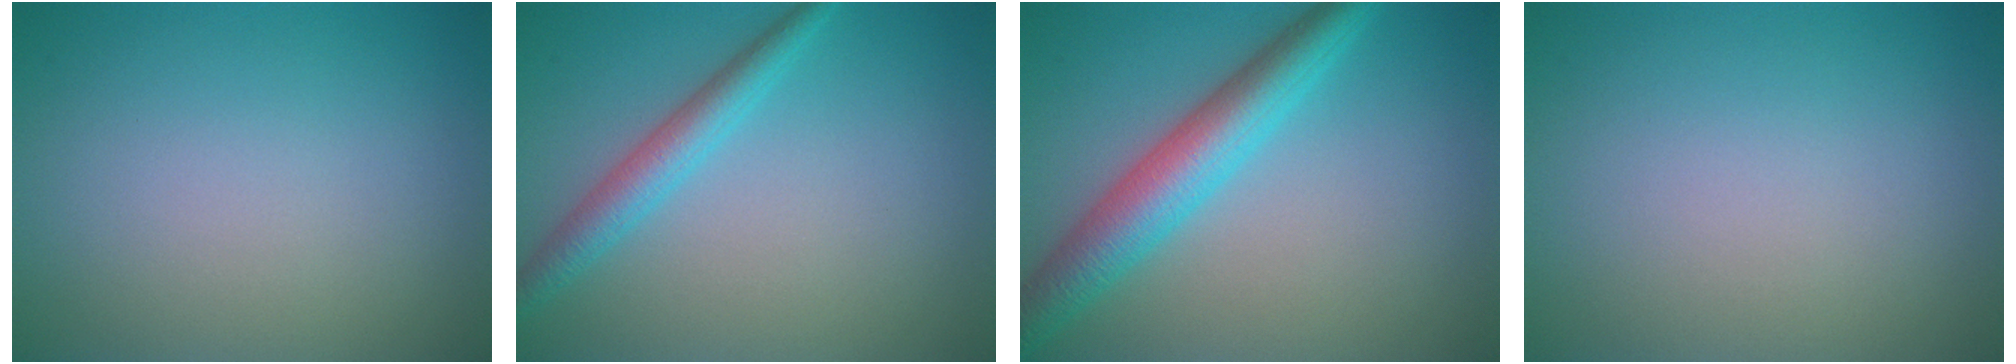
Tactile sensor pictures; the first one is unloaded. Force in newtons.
{"total": 2.9, "press": 2.9, "slide": 0.1}
{"total": 5.8, "press": 5.8, "slide": 0.1}
{"total": 0.0}